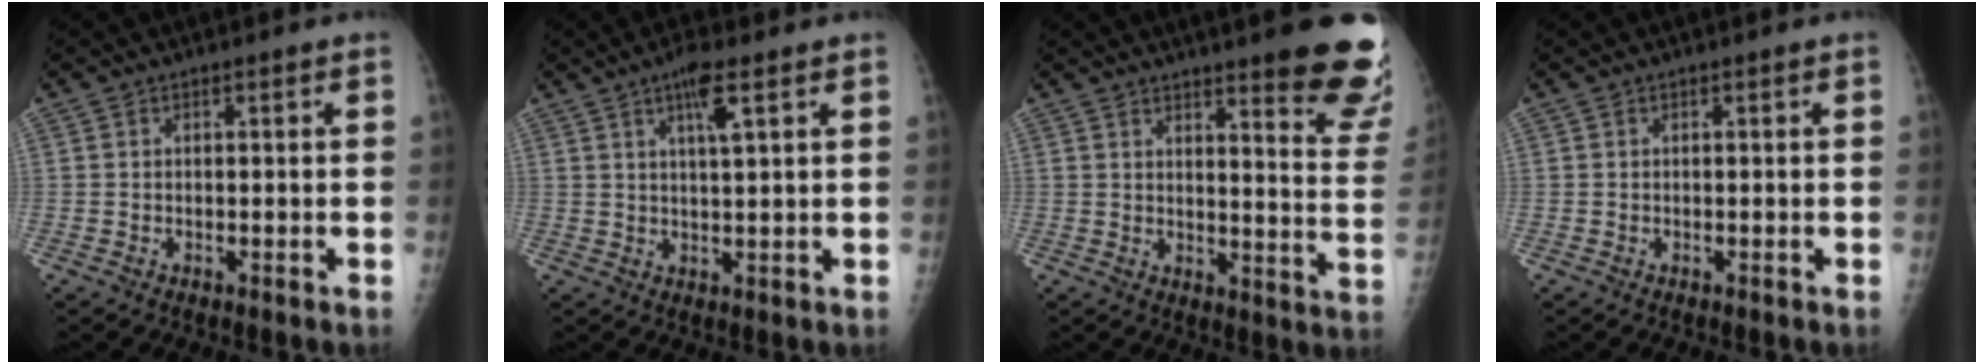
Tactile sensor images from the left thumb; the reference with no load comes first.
{"total": 5.2, "force": [2.6, 0.7, 4.4], "torque": [-0.078, -0.008, 0.044]}
{"total": 17.4, "force": [12.1, 2.7, 12.1], "torque": [-0.121, -0.077, 0.144]}
{"total": 0.0}